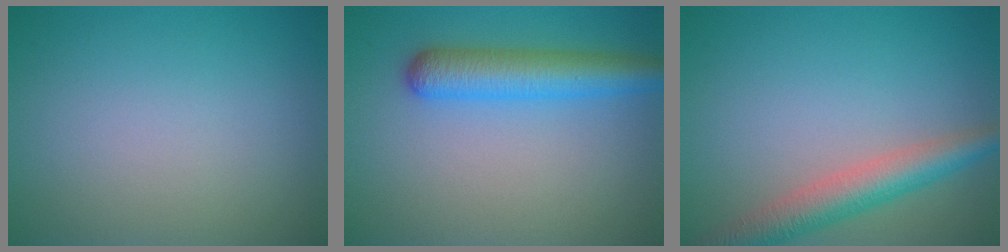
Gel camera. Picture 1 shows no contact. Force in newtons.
{"total": 4.9, "press": 4.8, "slide": 0.1}
{"total": 4.6, "press": 4.6, "slide": 0.2}